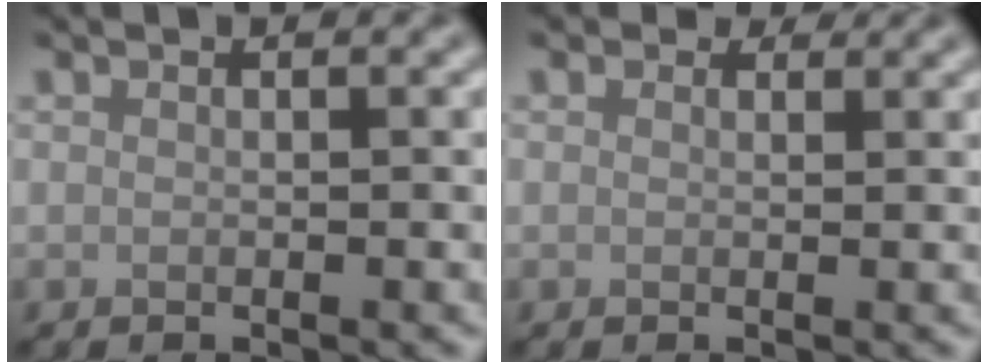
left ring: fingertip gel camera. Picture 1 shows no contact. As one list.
[{"total": 1.2, "force": [1.0, 0.7, 0.4], "torque": [-0.007, -0.005, 0.007]}]